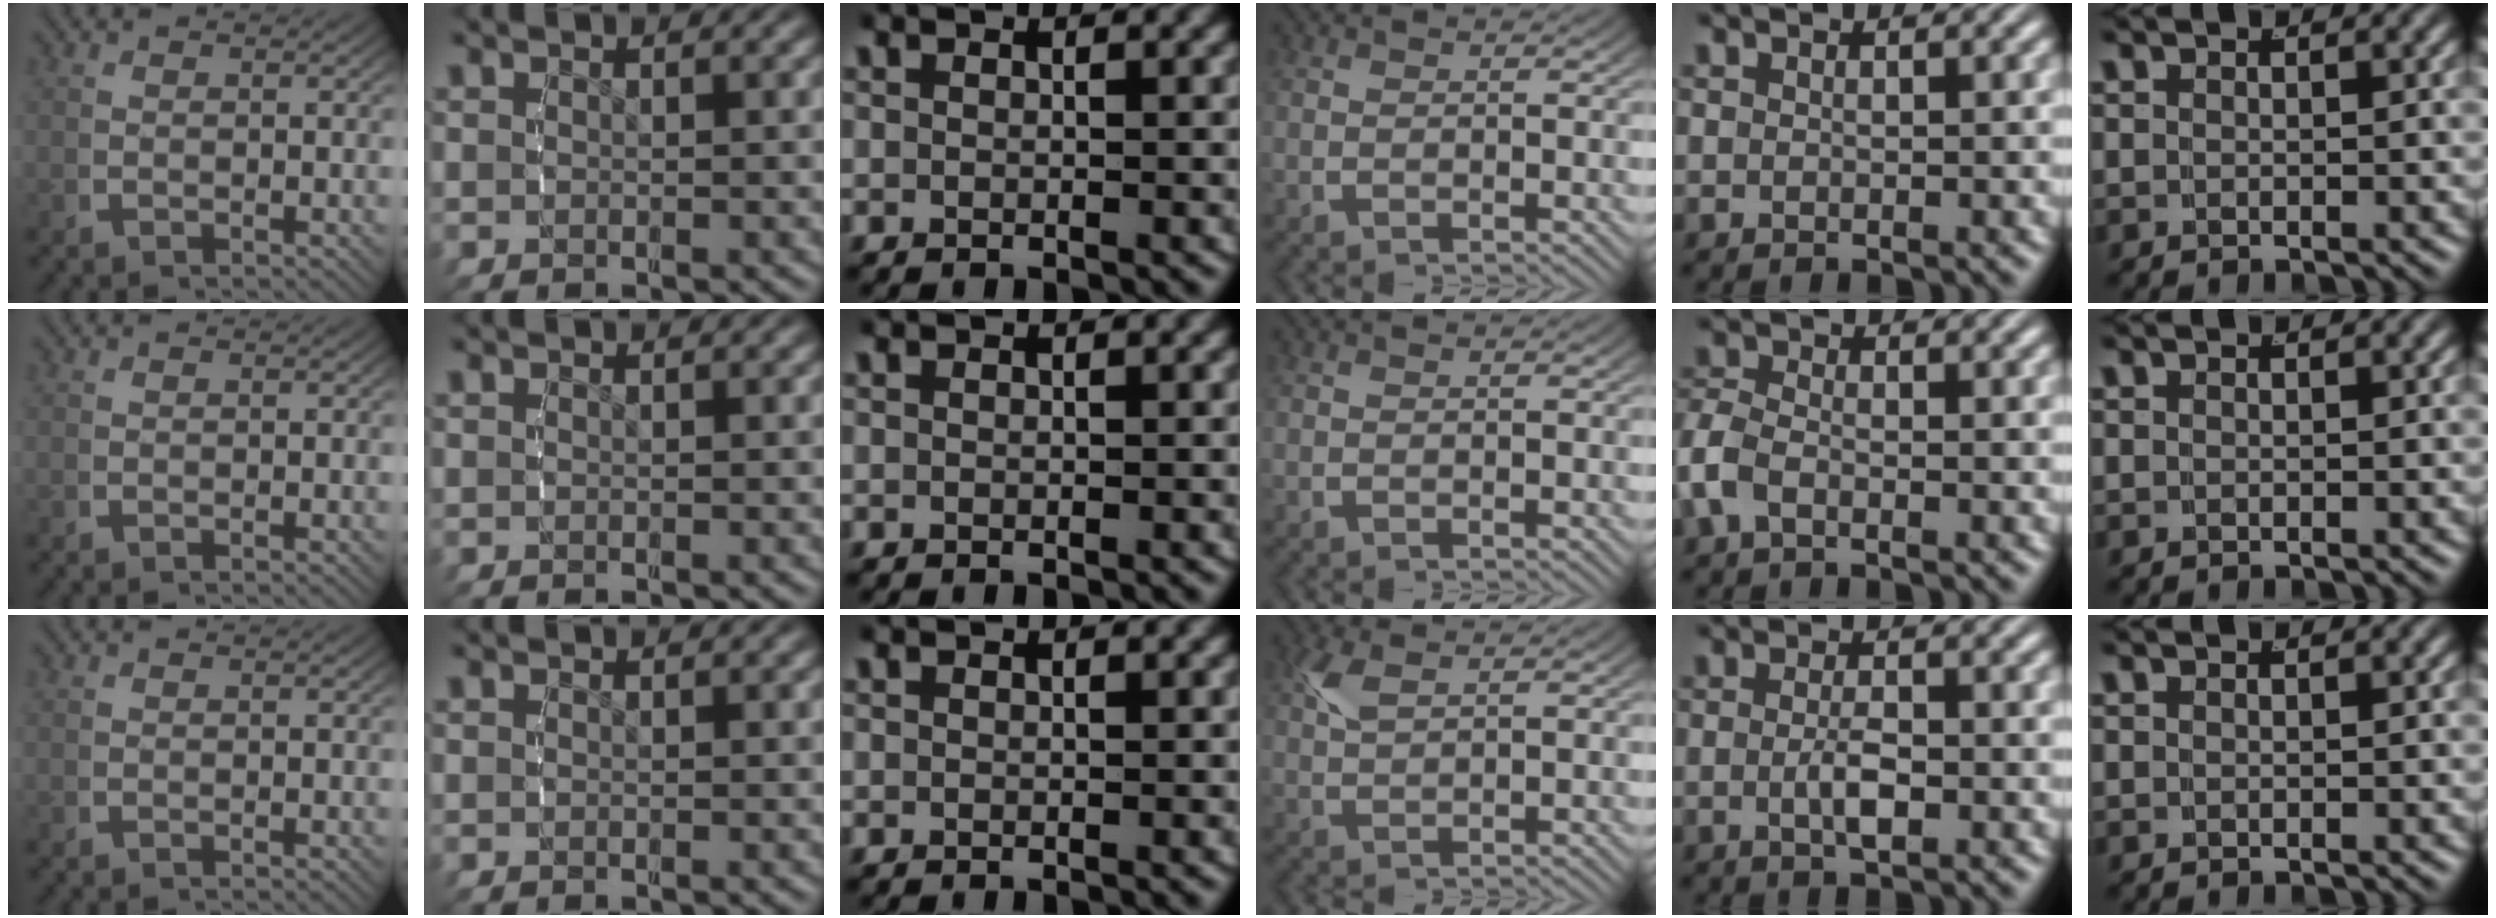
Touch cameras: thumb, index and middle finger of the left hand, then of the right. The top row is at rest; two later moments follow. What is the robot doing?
{"motion": "grasp_and_lifting", "object": "bottle cap"}